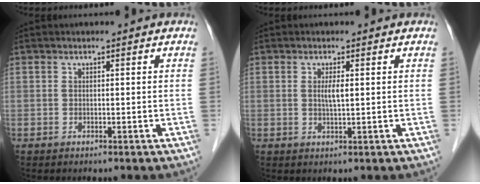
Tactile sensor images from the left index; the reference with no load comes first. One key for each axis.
{"total": 1.8, "fx": -0.7, "fy": 0.1, "fz": 1.6, "tx": -0.033, "ty": -0.007, "tz": -0.013}